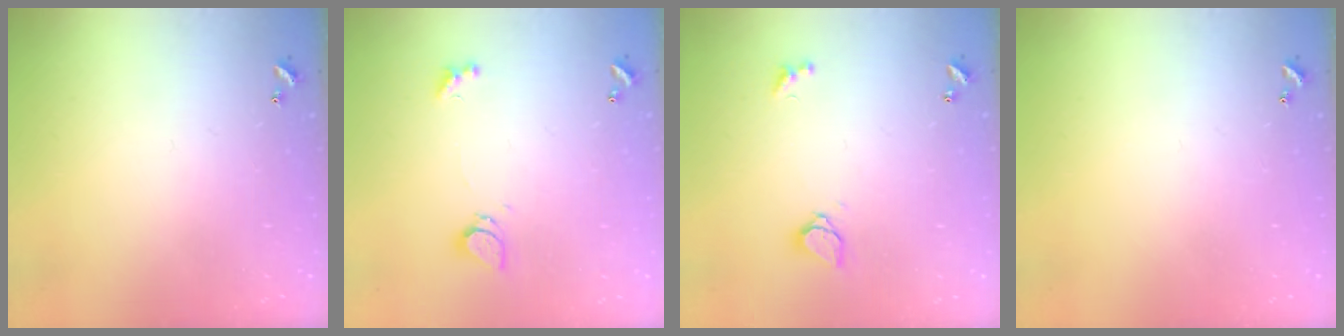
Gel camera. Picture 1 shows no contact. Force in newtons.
{"total": 1.0, "press": 0.9, "slide": 0.4}
{"total": 1.6, "press": 1.5, "slide": 0.5}
{"total": 0.0}